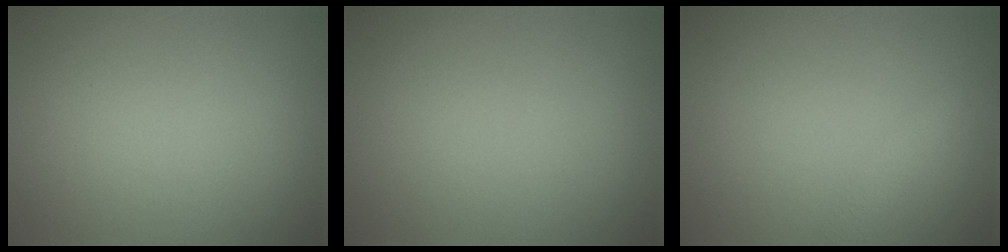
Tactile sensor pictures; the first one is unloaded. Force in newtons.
{"total": 0.0}
{"total": 1.2, "press": 1.2, "slide": 0.1}